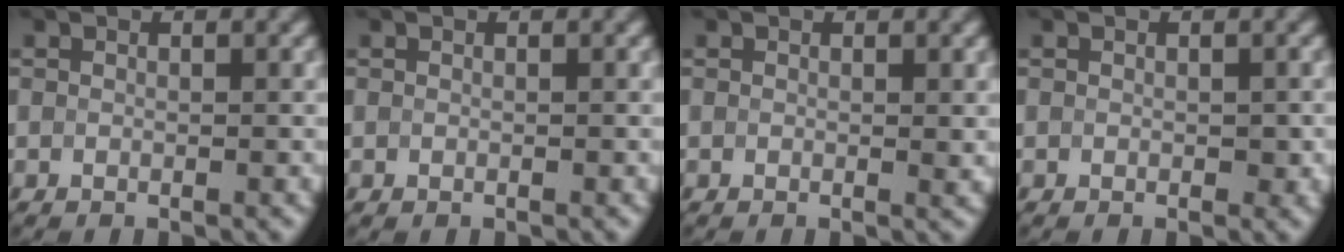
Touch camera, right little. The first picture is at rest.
{"total": 0.0}
{"total": 0.7, "force": [0.1, 0.4, 0.6], "torque": [-0.010, -0.001, 0.000]}
{"total": 1.0, "force": [-0.2, 0.7, 0.7], "torque": [-0.009, 0.000, -0.002]}